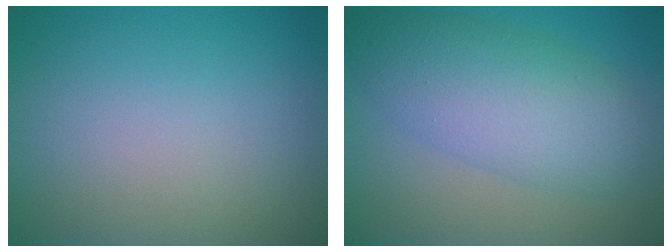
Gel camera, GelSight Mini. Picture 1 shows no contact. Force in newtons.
{"total": 6.9, "press": 6.9, "slide": 0.3}